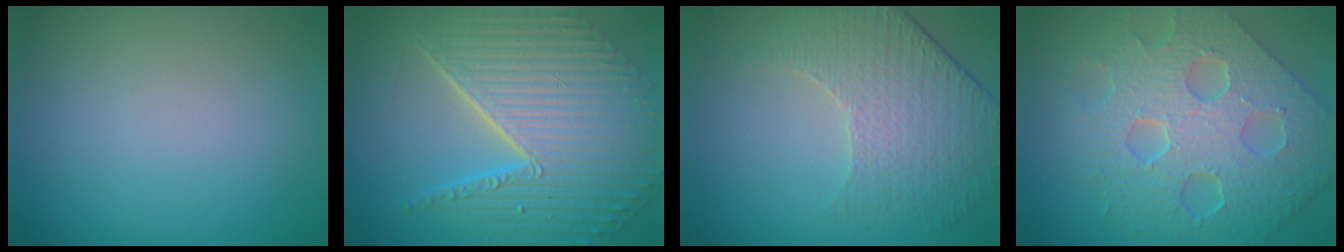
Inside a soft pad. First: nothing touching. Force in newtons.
{"total": 11.1, "press": 7.3, "slide": 8.4}
{"total": 4.3, "press": 3.8, "slide": 2.1}
{"total": 7.9, "press": 6.5, "slide": 4.4}